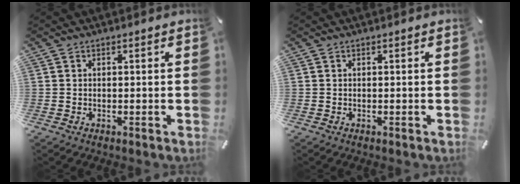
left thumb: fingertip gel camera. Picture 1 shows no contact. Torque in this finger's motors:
{"motor_torque": [0.00, 0.00, -0.03, 0.15, 0.00]}